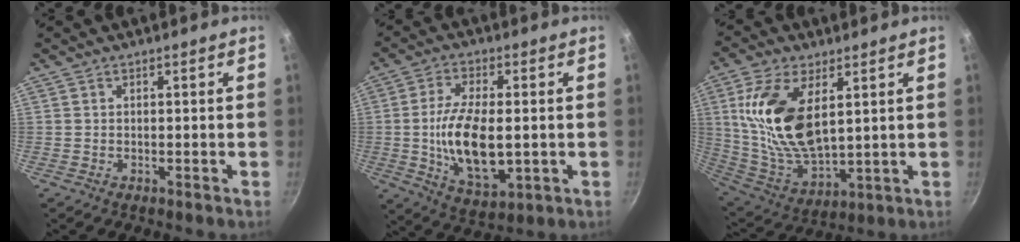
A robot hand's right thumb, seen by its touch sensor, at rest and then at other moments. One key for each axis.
{"total": 14.6, "fx": -0.8, "fy": 7.0, "fz": 12.8, "tx": -0.233, "ty": -0.004, "tz": -0.011}
{"total": 18.4, "fx": 5.0, "fy": 9.5, "fz": 15.0, "tx": -0.285, "ty": -0.029, "tz": 0.107}